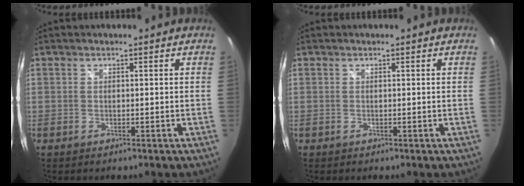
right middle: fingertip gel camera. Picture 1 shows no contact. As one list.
[{"total": 0.0}]